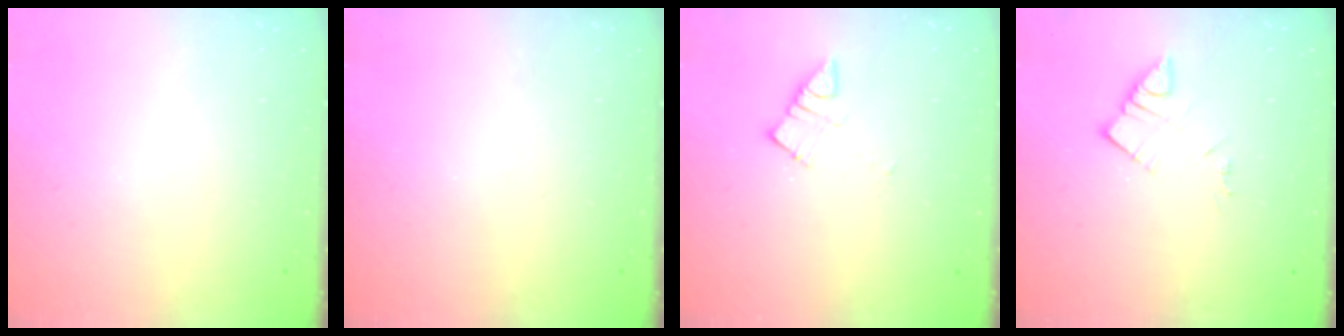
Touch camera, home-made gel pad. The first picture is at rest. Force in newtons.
{"total": 0.0}
{"total": 4.9, "press": 4.8, "slide": 0.5}
{"total": 5.0, "press": 5.0, "slide": 0.2}